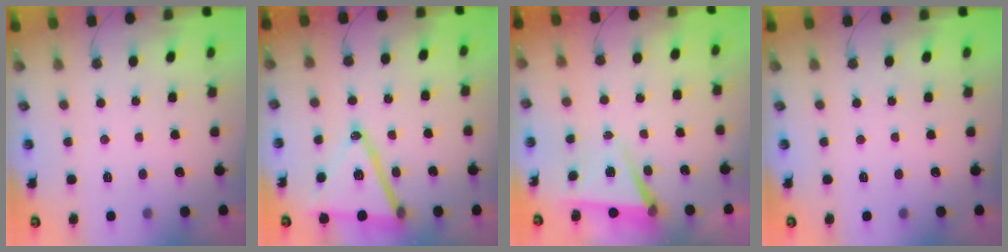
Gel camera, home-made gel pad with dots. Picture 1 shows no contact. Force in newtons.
{"total": 16.9, "press": 16.5, "slide": 3.8}
{"total": 6.7, "press": 5.0, "slide": 4.4}
{"total": 0.0}